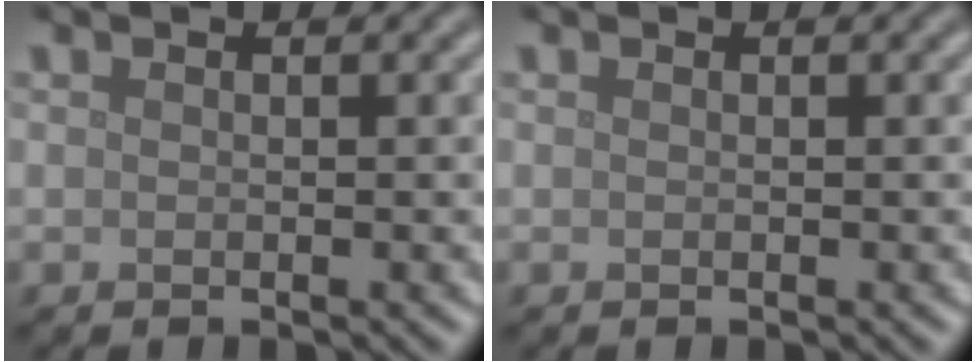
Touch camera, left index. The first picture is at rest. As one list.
[{"total": 0.0}]